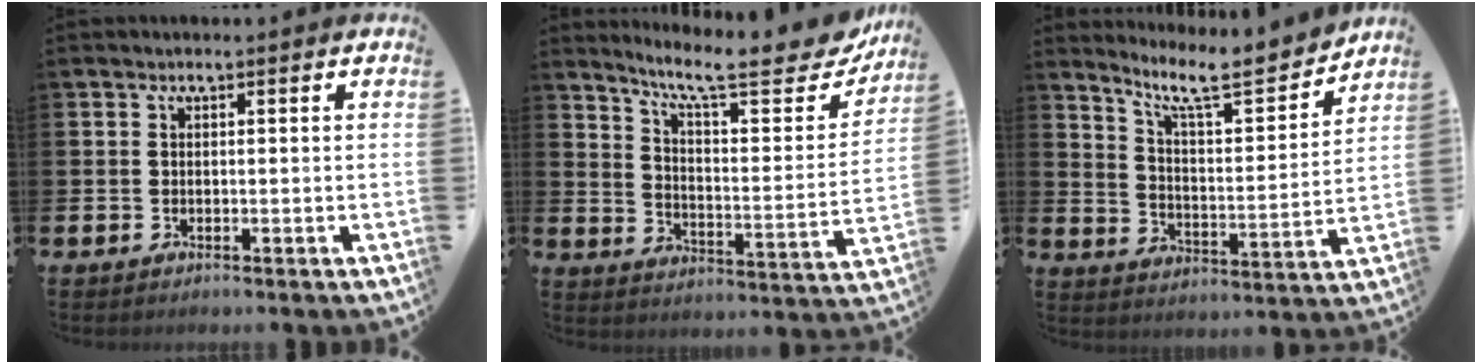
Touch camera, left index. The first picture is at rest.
{"total": 10.4, "force": [8.7, 1.8, 5.3], "torque": [-0.109, -0.064, 0.139]}
{"total": 9.1, "force": [8.2, 1.2, 3.8], "torque": [-0.093, -0.060, 0.140]}